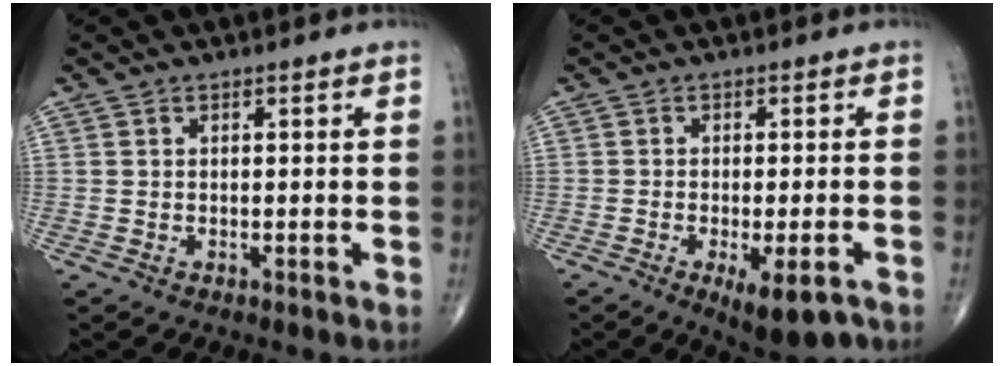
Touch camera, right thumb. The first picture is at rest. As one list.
[{"total": 7.8, "force": [-3.9, 2.6, 6.2], "torque": [-0.083, 0.001, -0.051]}]